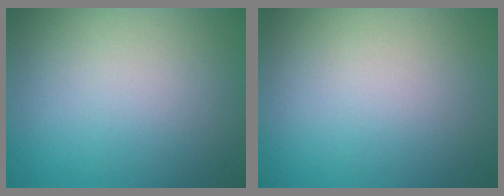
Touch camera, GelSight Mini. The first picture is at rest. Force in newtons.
{"total": 0.0}